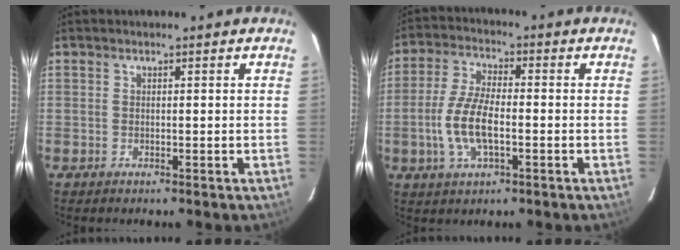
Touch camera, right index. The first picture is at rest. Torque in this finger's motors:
{"motor_torque": [1.51, -0.38, 0.81, 0.21]}